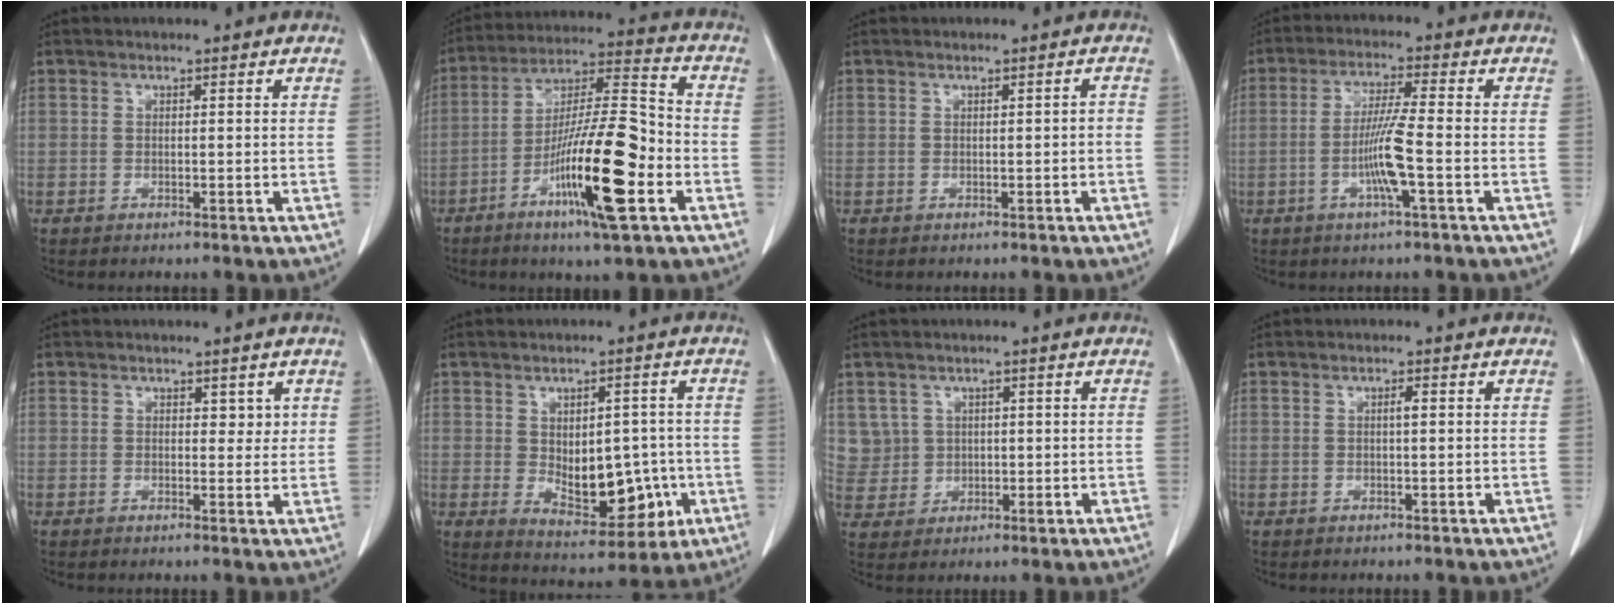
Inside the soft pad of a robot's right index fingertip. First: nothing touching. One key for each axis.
{"total": 17.0, "fx": -6.3, "fy": 1.7, "fz": 15.7, "tx": -0.281, "ty": -0.009, "tz": -0.110}
{"total": 0.9, "fx": -0.2, "fy": 0.2, "fz": 0.9, "tx": -0.011, "ty": 0.003, "tz": -0.002}
{"total": 7.2, "fx": -2.0, "fy": -0.5, "fz": 6.9, "tx": -0.134, "ty": -0.004, "tz": -0.041}
{"total": 2.2, "fx": 1.2, "fy": 1.4, "fz": 1.2, "tx": -0.005, "ty": -0.005, "tz": 0.015}
{"total": 10.6, "fx": -1.3, "fy": 5.7, "fz": 8.8, "tx": -0.124, "ty": 0.004, "tz": -0.002}
{"total": 5.1, "fx": 1.9, "fy": 4.8, "fz": 0.0, "tx": 0.002, "ty": 0.012, "tz": 0.044}
{"total": 0.8, "fx": 0.2, "fy": 0.1, "fz": 0.7, "tx": -0.013, "ty": 0.002, "tz": 0.002}